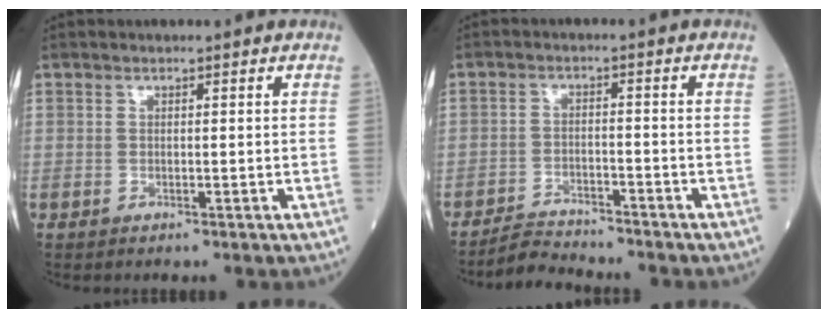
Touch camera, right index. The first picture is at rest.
{"total": 3.9, "force": [-3.9, -0.3, -0.3], "torque": [0.003, -0.014, -0.067]}